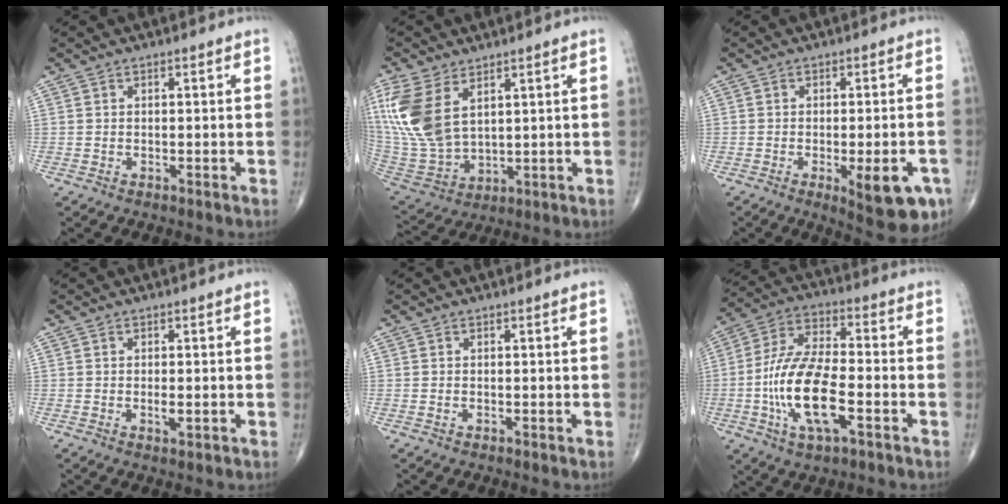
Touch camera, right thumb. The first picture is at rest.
{"total": 15.9, "force": [6.2, 9.3, 11.4], "torque": [-0.258, -0.023, 0.139]}
{"total": 10.7, "force": [-4.1, 3.5, 9.2], "torque": [-0.102, 0.002, -0.046]}
{"total": 1.6, "force": [-0.3, 0.6, 1.4], "torque": [-0.019, -0.002, -0.004]}
{"total": 0.0}
{"total": 15.8, "force": [-4.4, 6.5, 13.7], "torque": [-0.272, 0.025, -0.081]}